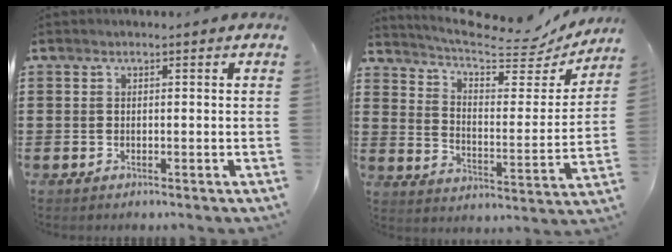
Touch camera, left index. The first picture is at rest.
{"total": 8.6, "force": [7.6, 1.1, 3.8], "torque": [-0.092, -0.056, 0.124]}